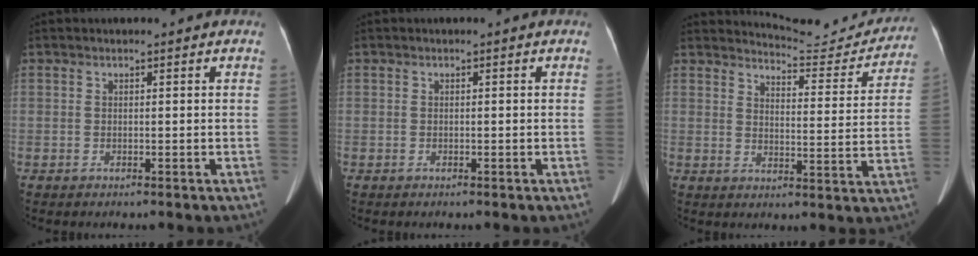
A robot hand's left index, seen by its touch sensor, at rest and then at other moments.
{"total": 0.0}
{"total": 12.4, "force": [12.4, 1.3, 0.5], "torque": [0.003, -0.043, 0.145]}